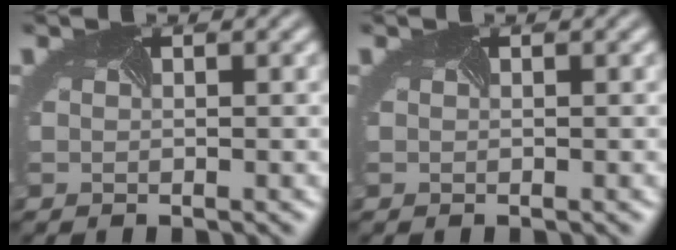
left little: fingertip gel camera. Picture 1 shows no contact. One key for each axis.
{"total": 0.0}